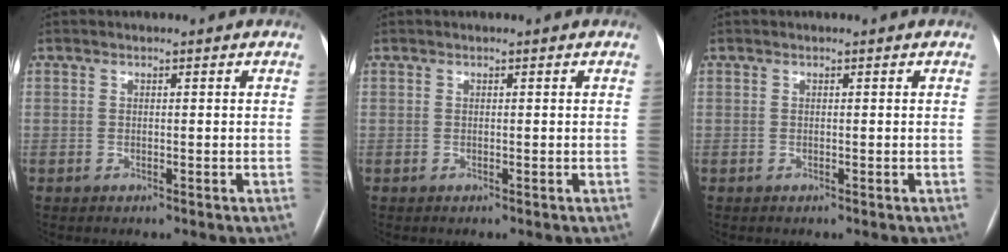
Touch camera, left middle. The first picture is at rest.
{"total": 0.0}
{"total": 0.0}